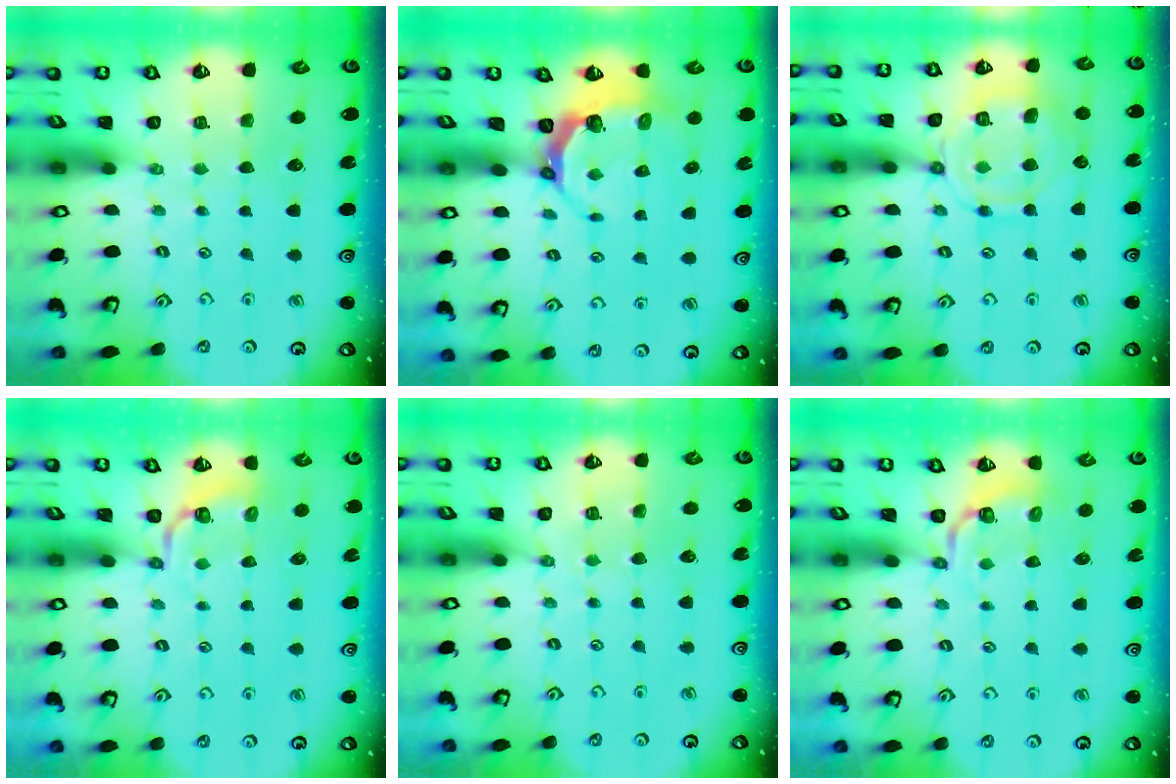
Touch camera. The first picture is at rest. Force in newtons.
{"total": 5.9, "press": 5.2, "slide": 2.9}
{"total": 12.8, "press": 12.7, "slide": 1.2}
{"total": 3.3, "press": 2.1, "slide": 2.6}
{"total": 4.1, "press": 4.1, "slide": 0.4}
{"total": 3.3, "press": 2.1, "slide": 2.6}